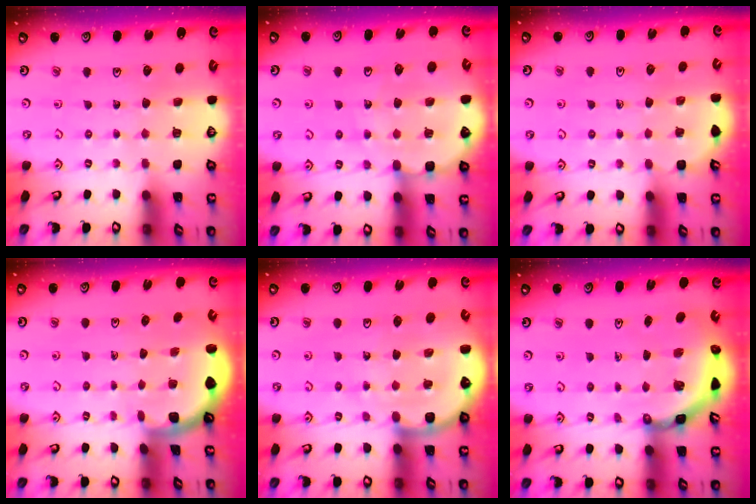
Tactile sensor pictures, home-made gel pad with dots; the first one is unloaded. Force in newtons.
{"total": 8.1, "press": 7.9, "slide": 2.0}
{"total": 2.7, "press": 2.6, "slide": 0.8}
{"total": 1.7, "press": 1.7, "slide": 0.0}
{"total": 8.8, "press": 8.6, "slide": 2.0}
{"total": 5.3, "press": 5.1, "slide": 1.5}